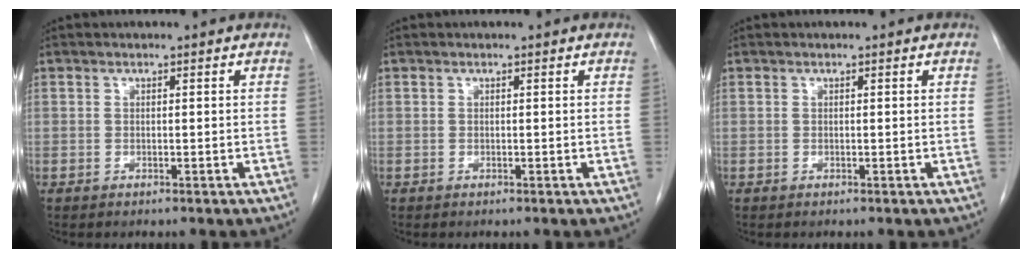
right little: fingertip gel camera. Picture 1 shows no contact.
{"total": 0.0}
{"total": 0.0}